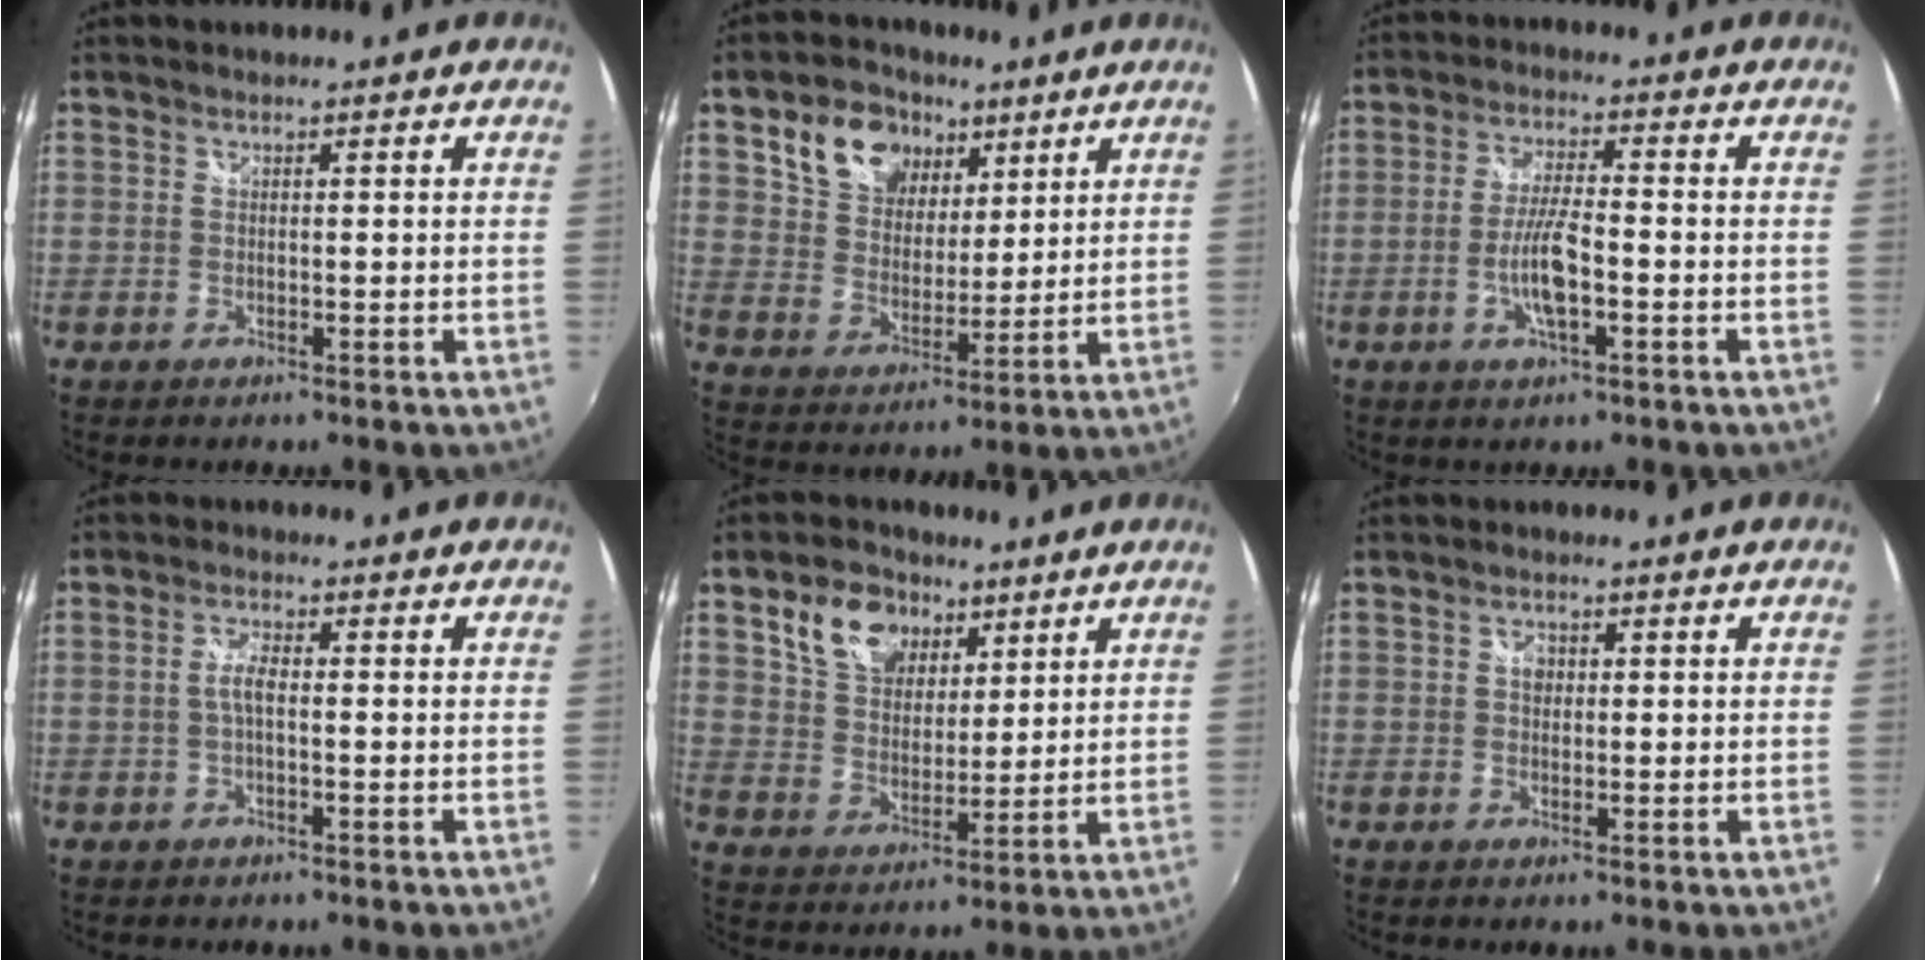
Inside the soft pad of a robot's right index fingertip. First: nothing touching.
{"total": 12.6, "force": [6.8, 8.7, 5.9], "torque": [-0.127, 0.036, 0.130]}
{"total": 7.0, "force": [-2.2, 1.4, 6.5], "torque": [-0.131, -0.001, -0.043]}
{"total": 2.7, "force": [-0.4, 0.9, 2.6], "torque": [-0.053, 0.006, -0.007]}
{"total": 11.0, "force": [6.0, 7.3, 5.6], "torque": [-0.113, 0.028, 0.113]}
{"total": 1.9, "force": [0.2, 1.6, 1.0], "torque": [-0.014, 0.006, 0.001]}